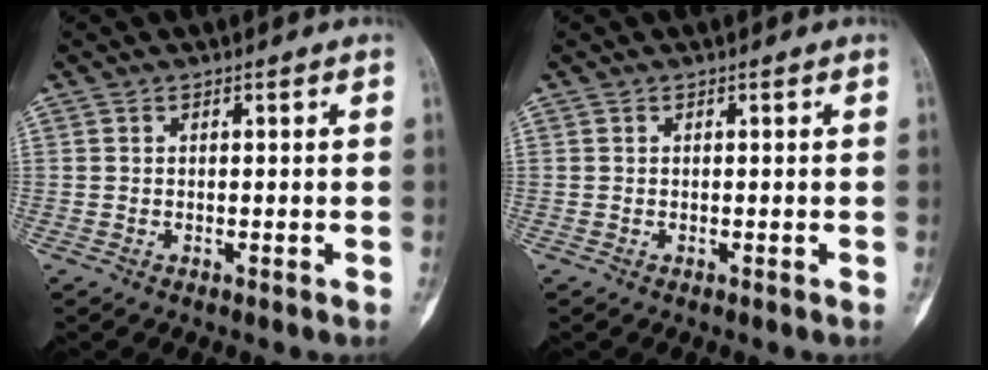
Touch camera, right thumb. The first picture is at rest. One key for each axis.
{"total": 0.0}